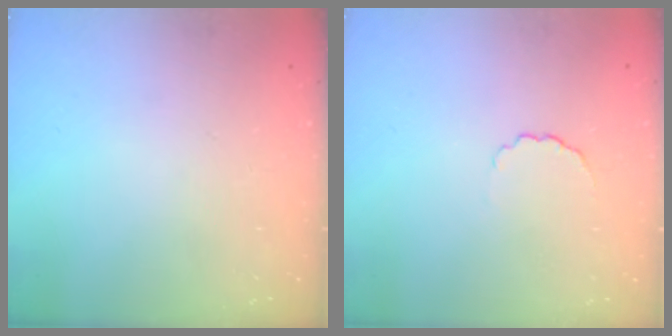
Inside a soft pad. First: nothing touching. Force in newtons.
{"total": 2.9, "press": 2.7, "slide": 1.0}